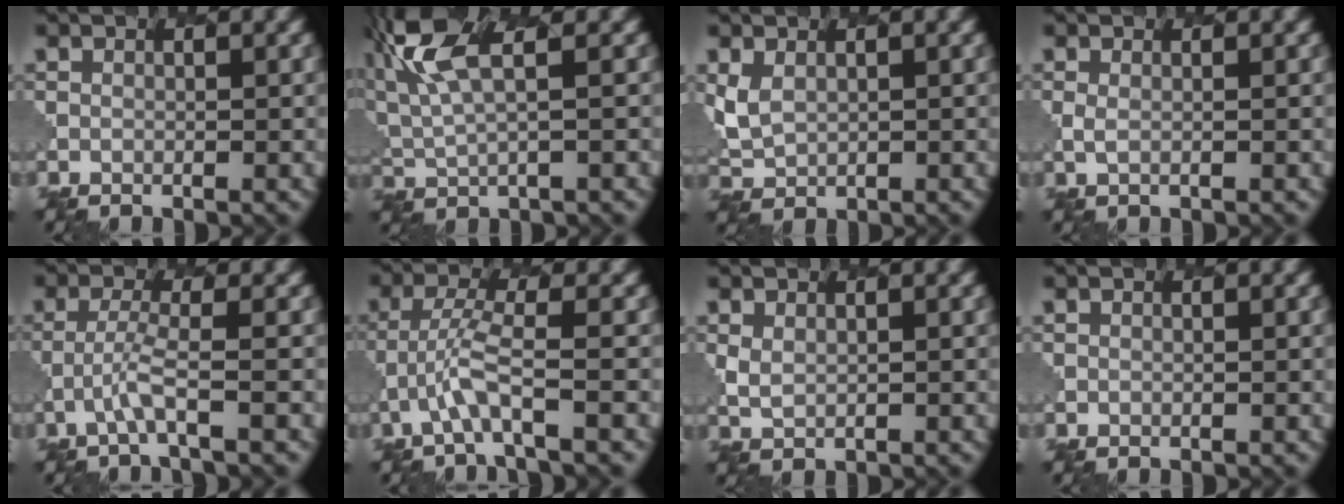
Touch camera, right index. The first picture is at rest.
{"total": 6.8, "force": [3.3, 2.0, 5.6], "torque": [-0.134, 0.010, 0.069]}
{"total": 2.5, "force": [1.1, 1.8, 1.3], "torque": [-0.039, -0.008, 0.027]}
{"total": 1.0, "force": [0.5, 0.3, 0.8], "torque": [-0.015, -0.003, 0.012]}
{"total": 2.2, "force": [-1.0, -0.1, 1.9], "torque": [-0.041, 0.006, -0.027]}
{"total": 2.9, "force": [-1.4, 0.1, 2.6], "torque": [-0.055, 0.010, -0.032]}
{"total": 1.3, "force": [0.8, 0.7, 0.7], "torque": [-0.020, -0.005, 0.022]}
{"total": 0.0}